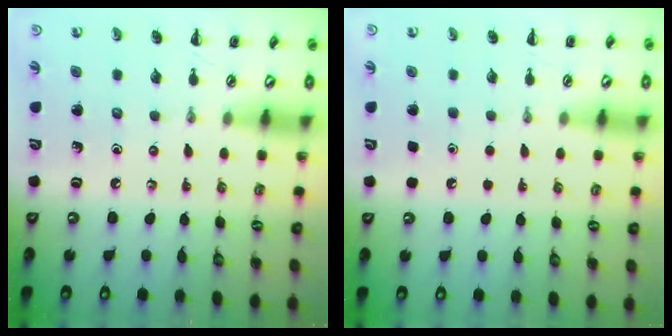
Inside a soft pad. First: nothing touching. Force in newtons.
{"total": 1.7, "press": 1.7, "slide": 0.1}